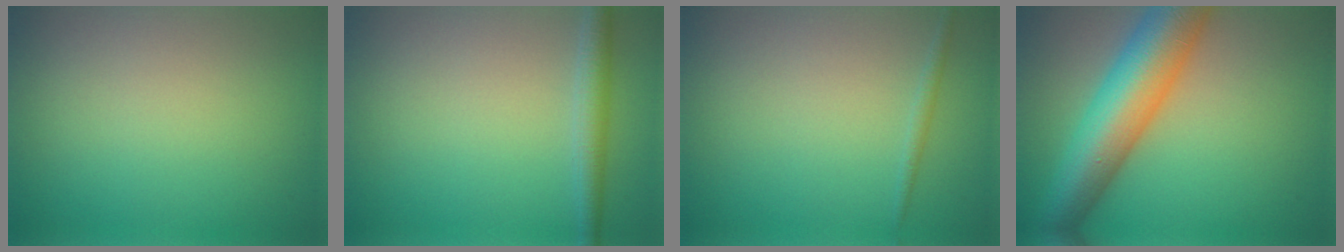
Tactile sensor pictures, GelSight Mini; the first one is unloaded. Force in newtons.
{"total": 2.4, "press": 2.4, "slide": 0.1}
{"total": 0.8, "press": 0.8, "slide": 0.1}
{"total": 10.8, "press": 10.8, "slide": 0.3}